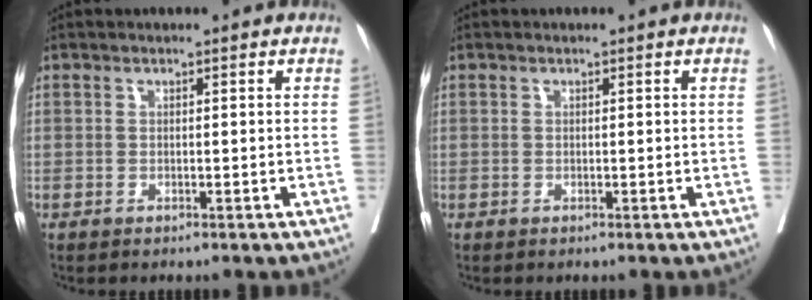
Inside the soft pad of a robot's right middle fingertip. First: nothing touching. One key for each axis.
{"total": 0.0}